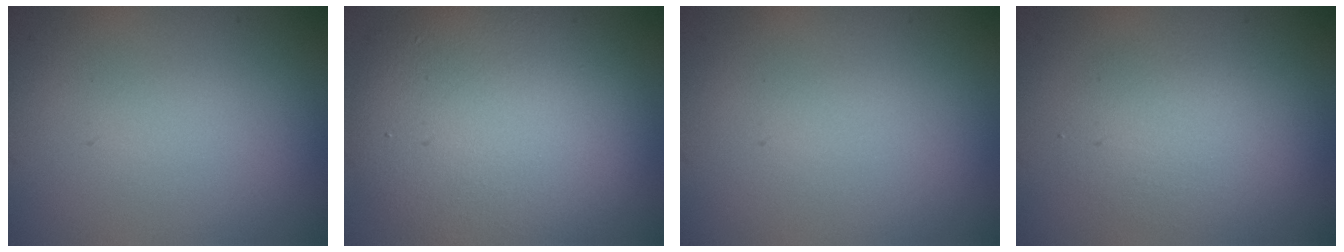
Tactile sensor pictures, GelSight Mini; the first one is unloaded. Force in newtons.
{"total": 10.5, "press": 10.5, "slide": 0.8}
{"total": 0.0}
{"total": 2.5, "press": 2.5, "slide": 0.2}